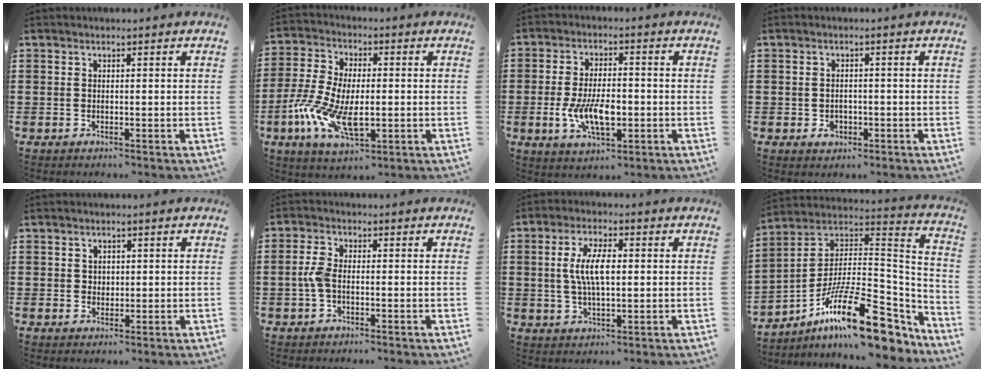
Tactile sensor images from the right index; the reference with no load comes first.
{"total": 10.6, "force": [-2.8, 5.0, 8.9], "torque": [-0.221, -0.014, -0.055]}
{"total": 8.2, "force": [-1.8, 3.9, 7.0], "torque": [-0.139, -0.002, -0.035]}
{"total": 1.9, "force": [-0.8, 1.4, 1.1], "torque": [-0.022, 0.001, -0.018]}
{"total": 1.5, "force": [0.6, 1.3, 0.4], "torque": [-0.012, 0.008, 0.011]}
{"total": 3.3, "force": [-0.7, 1.6, 2.8], "torque": [-0.075, -0.003, -0.019]}
{"total": 6.9, "force": [0.6, 2.5, 6.4], "torque": [-0.138, 0.004, 0.003]}
{"total": 19.0, "force": [-11.3, 5.6, 14.3], "torque": [-0.236, 0.027, -0.190]}